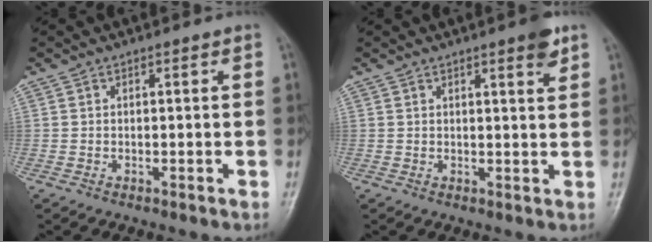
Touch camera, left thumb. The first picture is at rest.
{"total": 3.4, "force": [2.2, 0.6, 2.5], "torque": [-0.022, -0.012, 0.027]}